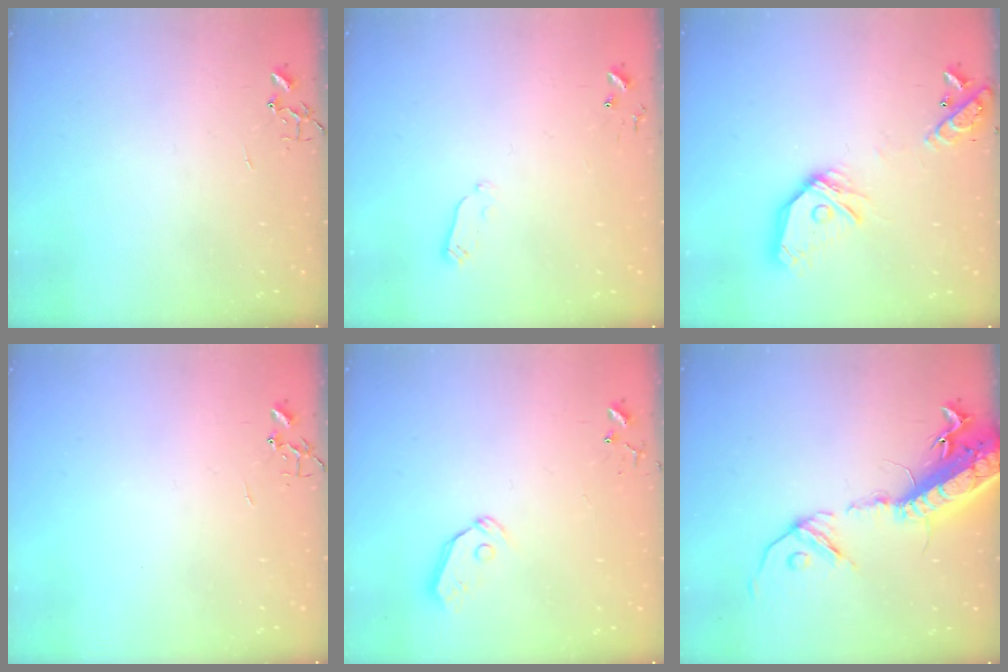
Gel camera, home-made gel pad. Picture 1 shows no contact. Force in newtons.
{"total": 2.9, "press": 2.9, "slide": 0.4}
{"total": 18.6, "press": 18.4, "slide": 2.5}
{"total": 0.0}
{"total": 5.3, "press": 5.3, "slide": 0.2}
{"total": 21.7, "press": 21.1, "slide": 5.1}